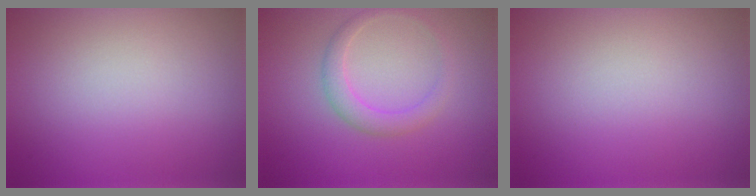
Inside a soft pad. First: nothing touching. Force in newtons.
{"total": 2.2, "press": 2.2, "slide": 0.1}
{"total": 0.0}